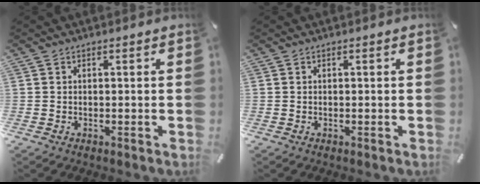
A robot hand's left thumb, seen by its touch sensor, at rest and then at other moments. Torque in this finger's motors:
{"motor_torque": [0.00, 0.00, 0.01, 0.05, 0.00]}